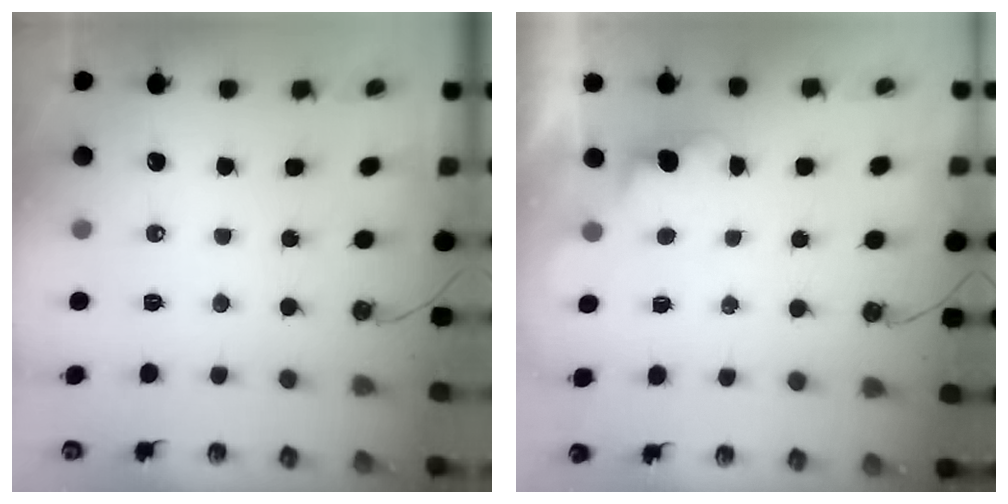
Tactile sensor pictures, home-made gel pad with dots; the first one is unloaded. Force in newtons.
{"total": 0.7, "press": 0.2, "slide": 0.7}